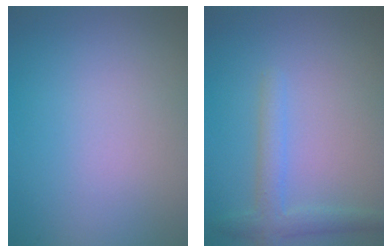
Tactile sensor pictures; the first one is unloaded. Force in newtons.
{"total": 2.4, "press": 2.4, "slide": 0.0}